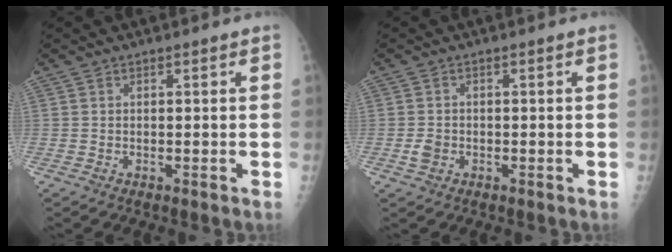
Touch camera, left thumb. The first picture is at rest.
{"total": 2.1, "force": [-0.5, 1.6, 1.2], "torque": [-0.019, 0.005, -0.007]}